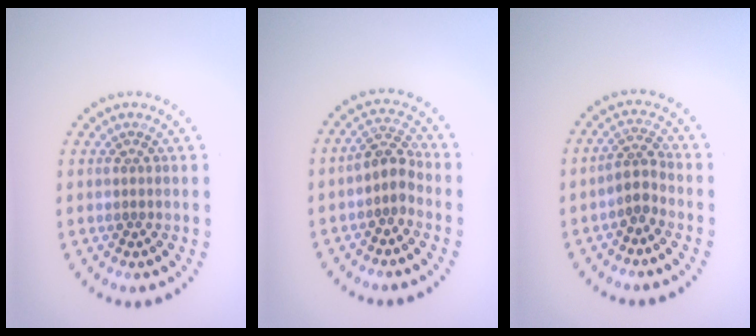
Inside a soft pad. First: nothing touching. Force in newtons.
{"total": 2.5, "press": 2.0, "slide": 1.4}
{"total": 2.0, "press": 1.5, "slide": 1.3}